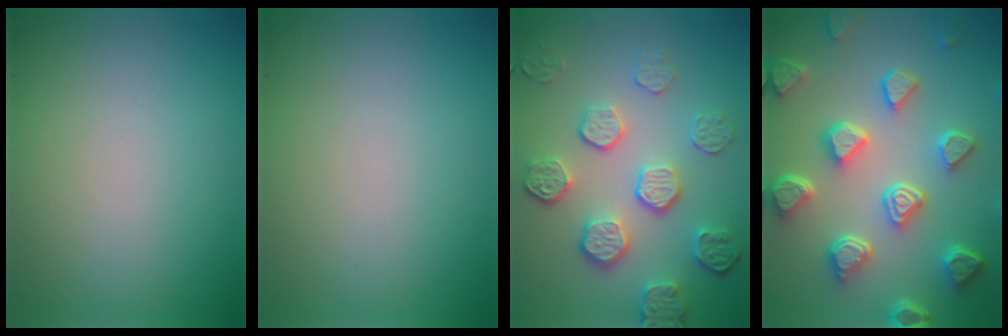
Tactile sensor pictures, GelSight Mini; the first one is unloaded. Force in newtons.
{"total": 0.0}
{"total": 5.4, "press": 4.0, "slide": 3.7}
{"total": 6.8, "press": 5.4, "slide": 4.2}